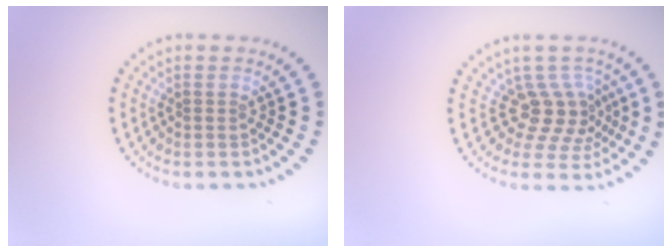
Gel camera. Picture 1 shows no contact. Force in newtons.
{"total": 3.7, "press": 2.7, "slide": 2.6}